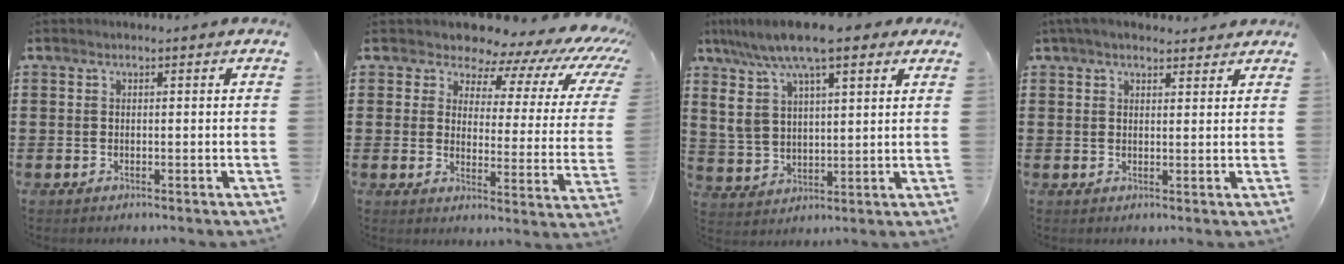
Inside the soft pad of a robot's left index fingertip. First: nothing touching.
{"total": 7.8, "force": [6.9, 2.4, 2.6], "torque": [-0.063, -0.054, 0.115]}
{"total": 11.5, "force": [8.2, 3.3, 7.3], "torque": [-0.161, -0.013, 0.148]}
{"total": 3.3, "force": [3.0, 0.9, 1.3], "torque": [-0.032, 0.001, 0.055]}